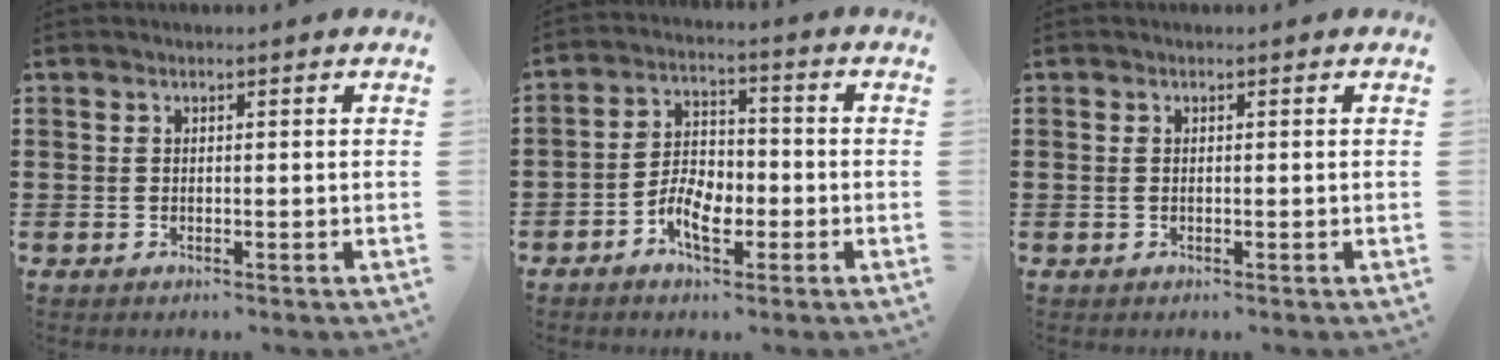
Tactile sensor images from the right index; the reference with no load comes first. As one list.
[{"total": 6.0, "force": [-2.9, 3.4, 4.1], "torque": [-0.085, 0.009, -0.056]}, {"total": 0.5, "force": [0.0, 0.2, 0.5], "torque": [-0.011, 0.000, -0.001]}]